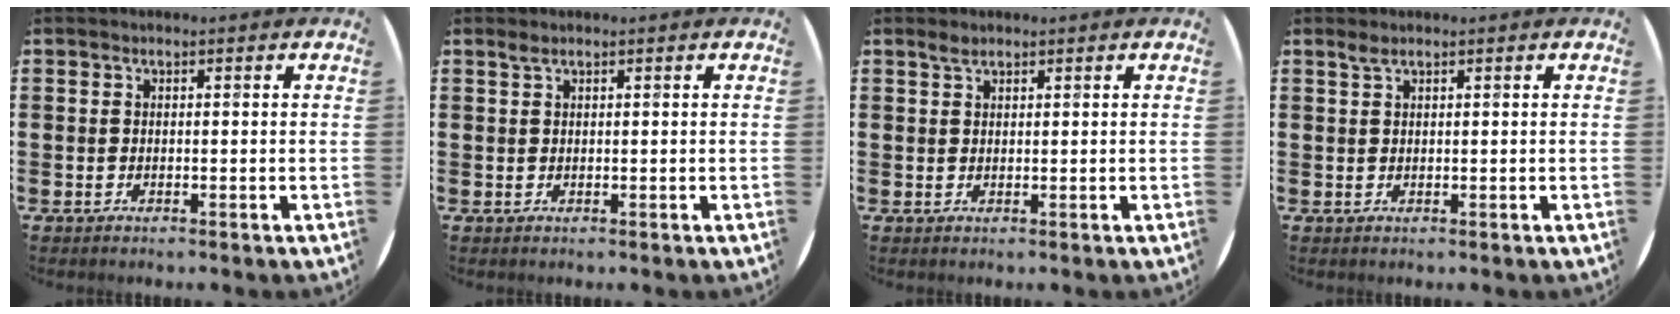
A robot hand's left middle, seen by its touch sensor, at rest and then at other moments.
{"total": 0.6, "force": [0.5, 0.0, 0.4], "torque": [-0.008, 0.000, 0.009]}
{"total": 1.3, "force": [1.1, 0.4, 0.6], "torque": [-0.013, 0.003, 0.020]}
{"total": 0.9, "force": [0.7, 0.1, 0.5], "torque": [-0.011, 0.002, 0.013]}